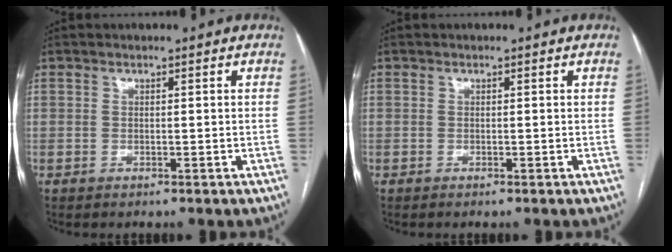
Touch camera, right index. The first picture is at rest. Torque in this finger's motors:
{"motor_torque": [-0.09, 0.00, -0.03, -0.01]}